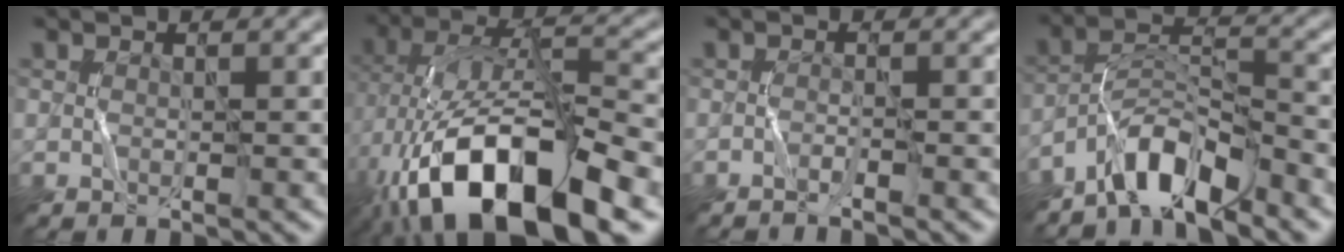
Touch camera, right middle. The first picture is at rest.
{"total": 15.8, "force": [-6.8, 6.6, 12.7], "torque": [-0.229, 0.005, -0.124]}
{"total": 1.0, "force": [-0.9, -0.2, 0.3], "torque": [-0.005, 0.006, -0.020]}
{"total": 5.7, "force": [-4.8, 1.2, 2.8], "torque": [-0.046, 0.012, -0.095]}